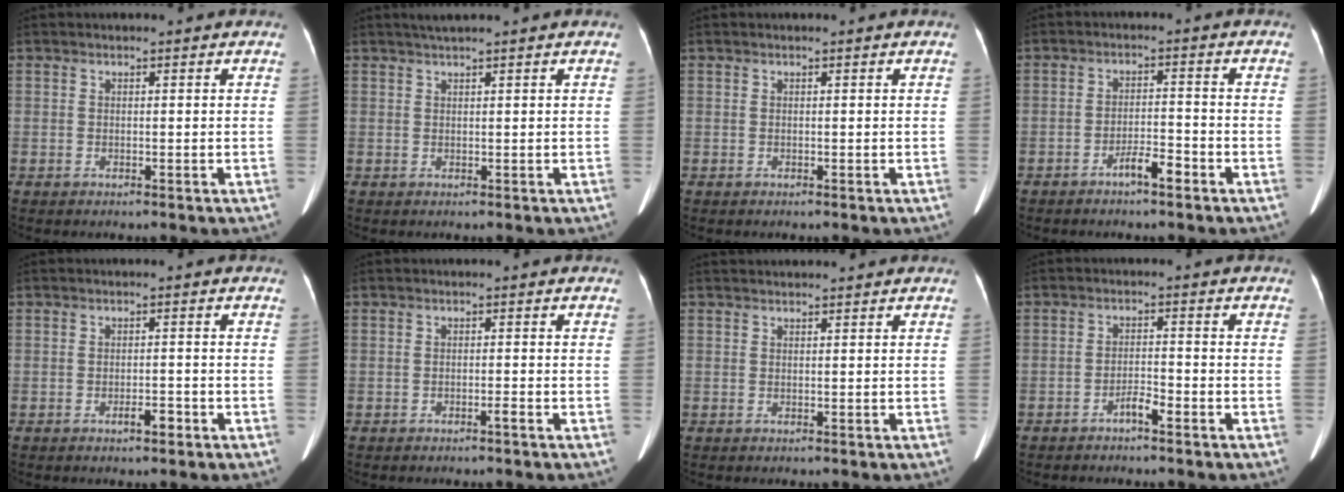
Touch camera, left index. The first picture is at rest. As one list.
[{"total": 1.9, "force": [1.5, -0.2, 1.1], "torque": [-0.015, 0.015, 0.031]}, {"total": 0.0}, {"total": 3.5, "force": [-2.6, 0.5, 2.4], "torque": [-0.039, 0.002, -0.048]}, {"total": 1.9, "force": [-1.2, 0.5, 1.4], "torque": [-0.021, 0.000, -0.020]}, {"total": 0.8, "force": [-0.6, -0.1, 0.4], "torque": [-0.004, 0.002, -0.013]}, {"total": 2.7, "force": [2.6, 0.1, 0.6], "torque": [-0.005, 0.025, 0.038]}, {"total": 2.4, "force": [-1.8, 0.3, 1.5], "torque": [-0.025, 0.002, -0.036]}]